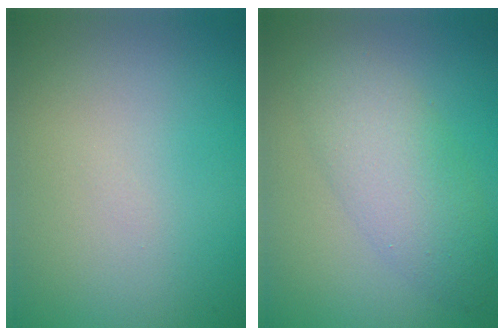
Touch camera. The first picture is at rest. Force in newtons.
{"total": 4.3, "press": 4.3, "slide": 0.3}